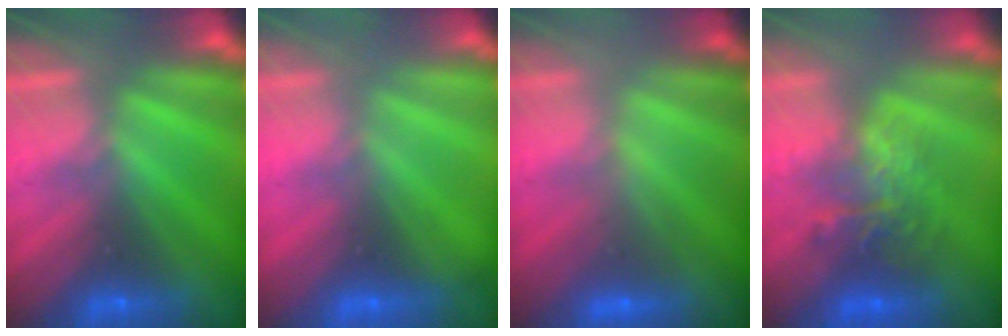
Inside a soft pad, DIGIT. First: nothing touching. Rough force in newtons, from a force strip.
{"total": 2.1}
{"total": 2.3}
{"total": 7.8}